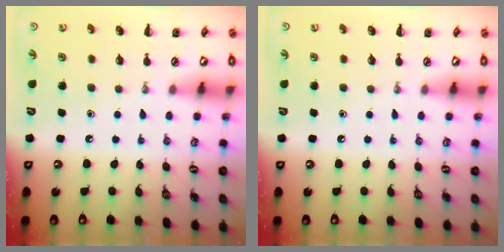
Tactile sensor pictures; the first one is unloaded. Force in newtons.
{"total": 0.0}